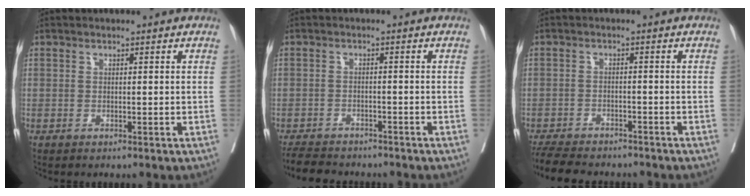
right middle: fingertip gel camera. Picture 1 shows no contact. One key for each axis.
{"total": 7.2, "fx": -6.5, "fy": 2.2, "fz": 2.1, "tx": -0.031, "ty": -0.011, "tz": -0.101}
{"total": 9.8, "fx": -8.7, "fy": 2.9, "fz": 3.4, "tx": -0.060, "ty": -0.011, "tz": -0.130}